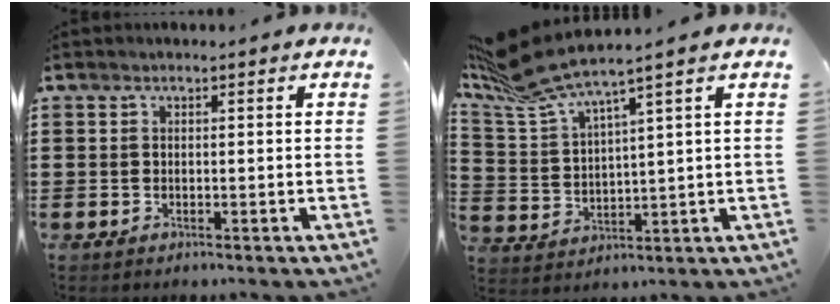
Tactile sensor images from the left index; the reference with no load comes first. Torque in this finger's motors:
{"motor_torque": [-0.08, -0.04, 0.08, 0.01]}